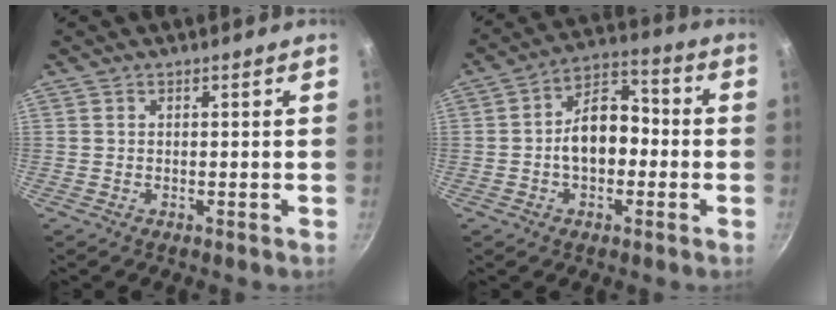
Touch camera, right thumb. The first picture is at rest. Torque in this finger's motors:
{"motor_torque": [0.17, 0.21, 0.02, 0.09, 0.06]}